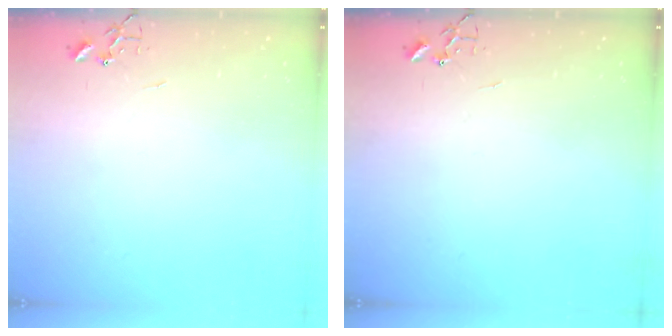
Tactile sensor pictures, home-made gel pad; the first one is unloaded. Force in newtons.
{"total": 0.0}